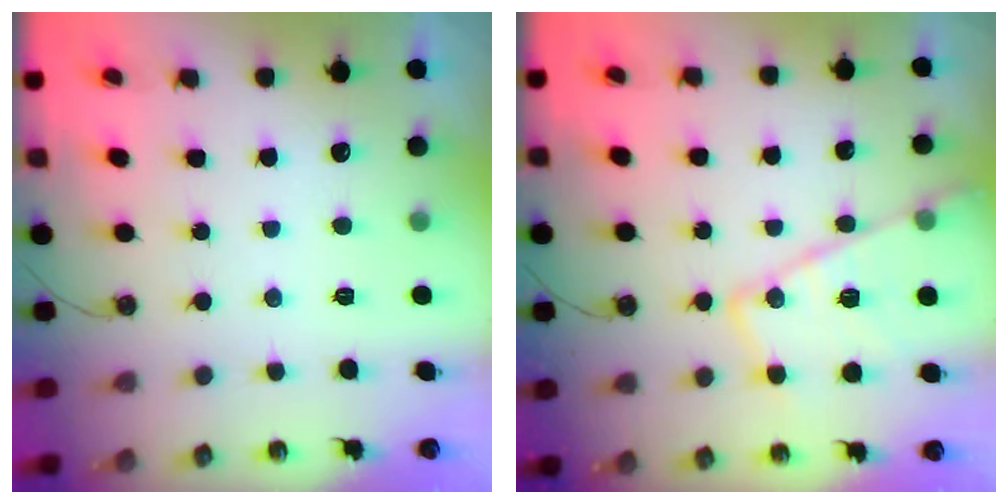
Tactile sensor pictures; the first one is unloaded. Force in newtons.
{"total": 18.1, "press": 18.0, "slide": 1.7}